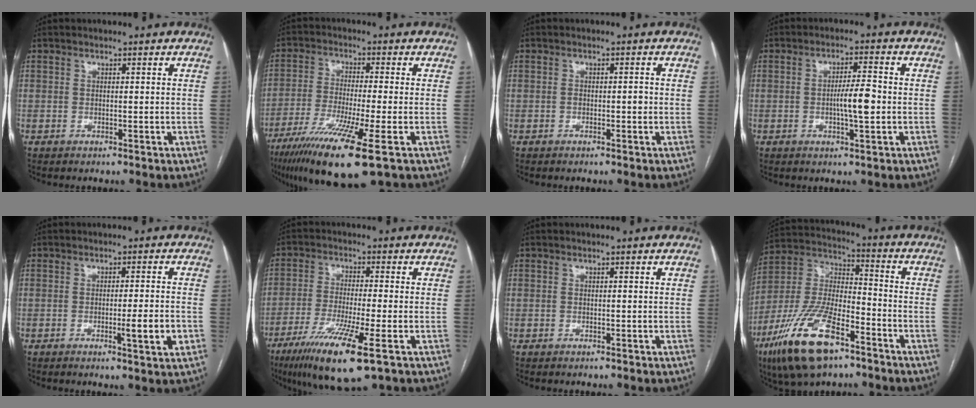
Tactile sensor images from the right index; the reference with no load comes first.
{"total": 13.8, "force": [-7.7, 0.1, 11.4], "torque": [-0.220, -0.041, -0.135]}
{"total": 1.5, "force": [-0.3, 0.6, 1.3], "torque": [-0.020, 0.002, -0.004]}
{"total": 5.4, "force": [-0.7, 0.7, 5.3], "torque": [-0.090, 0.002, -0.012]}
{"total": 5.3, "force": [-1.6, -0.1, 5.0], "torque": [-0.074, -0.008, -0.021]}
{"total": 12.4, "force": [-6.6, 0.6, 10.5], "torque": [-0.198, -0.035, -0.113]}
{"total": 0.0}
{"total": 18.2, "force": [-10.6, 6.5, 13.2], "torque": [-0.286, -0.010, -0.194]}